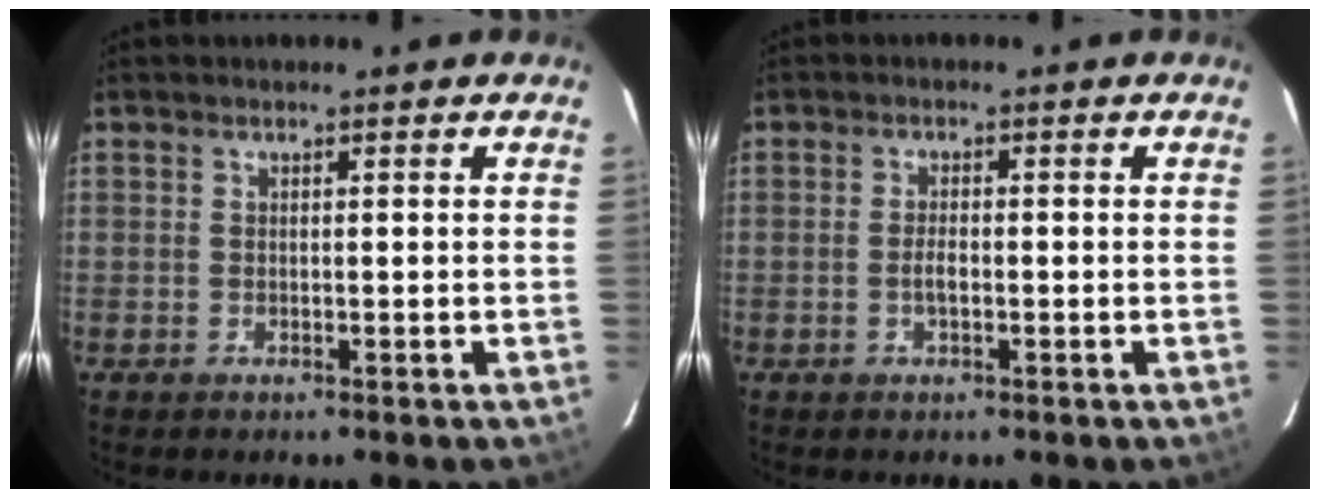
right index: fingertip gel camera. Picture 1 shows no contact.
{"total": 1.9, "force": [-0.6, 0.7, 1.6], "torque": [-0.032, 0.000, -0.011]}